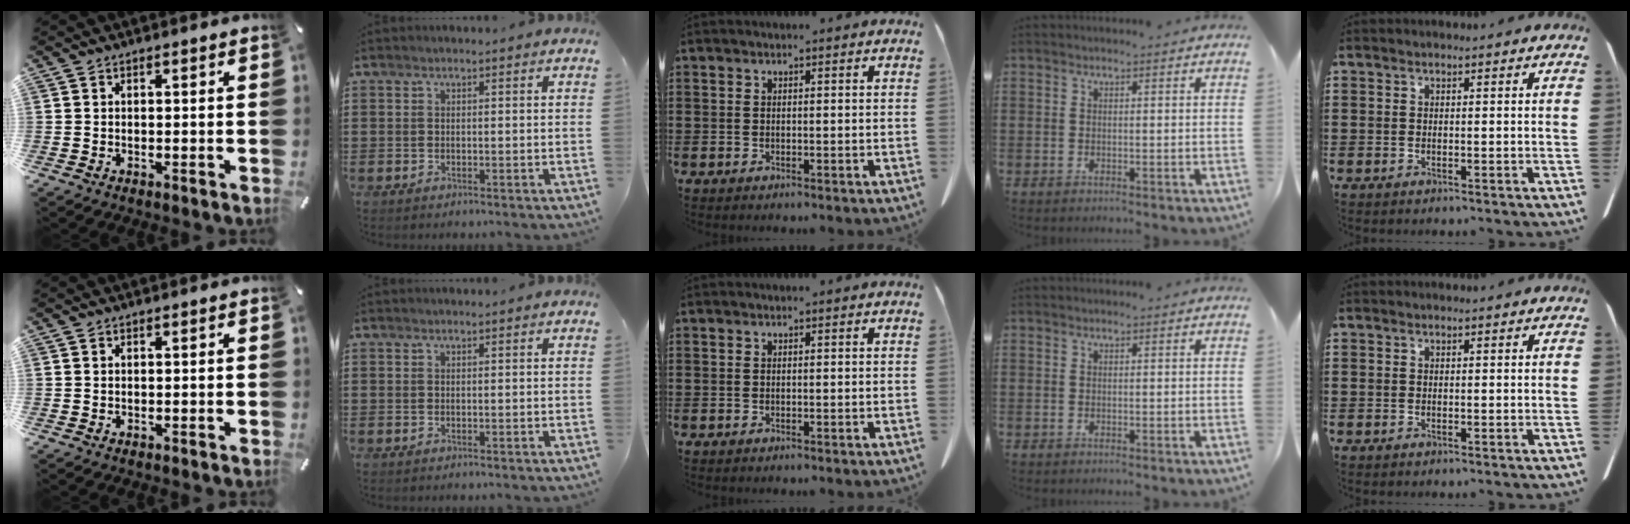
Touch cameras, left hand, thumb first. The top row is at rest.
{}